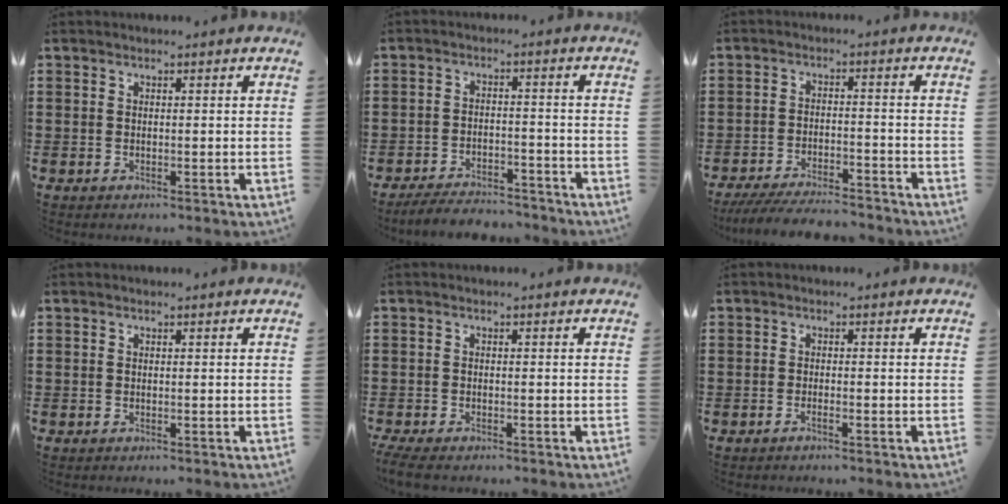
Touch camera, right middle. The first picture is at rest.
{"total": 4.5, "force": [-4.4, 0.7, 0.5], "torque": [-0.009, 0.006, -0.091]}
{"total": 5.7, "force": [-5.4, 0.4, 1.9], "torque": [-0.042, -0.007, -0.107]}
{"total": 0.0}
{"total": 1.6, "force": [-1.4, 0.2, 0.7], "torque": [-0.028, -0.006, -0.033]}
{"total": 1.0, "force": [-0.7, 0.0, 0.7], "torque": [-0.014, -0.004, -0.012]}